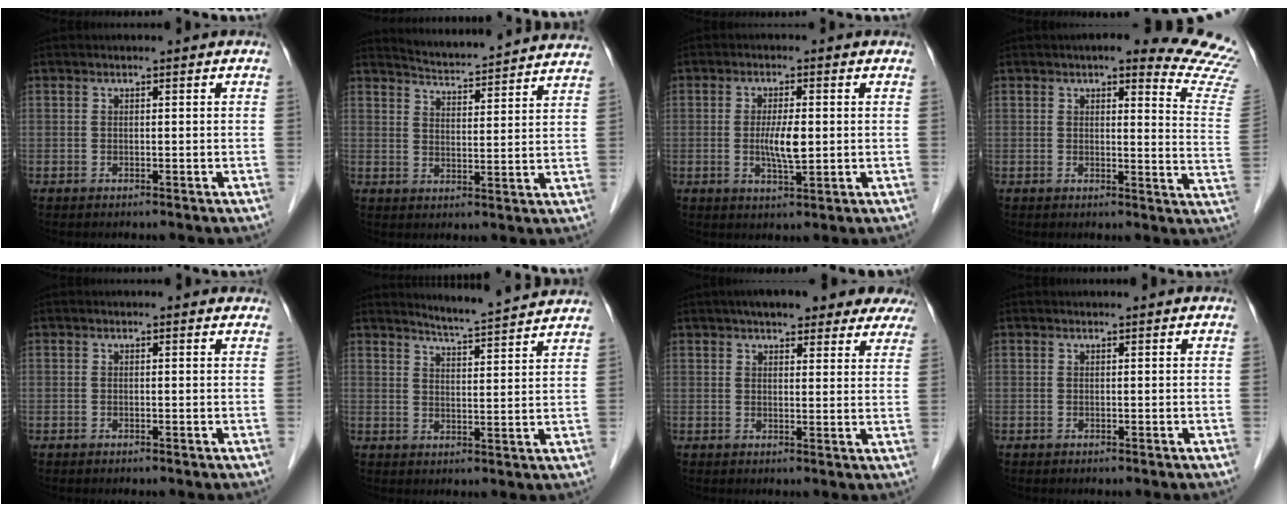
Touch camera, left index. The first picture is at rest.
{"total": 17.1, "force": [16.6, 0.9, 4.2], "torque": [-0.062, -0.023, 0.208]}
{"total": 4.6, "force": [-0.2, 1.0, 4.4], "torque": [-0.081, -0.008, -0.002]}
{"total": 15.0, "force": [13.5, 1.9, 6.1], "torque": [-0.043, -0.072, 0.119]}
{"total": 1.1, "force": [0.7, 0.8, 0.1], "torque": [0.010, 0.002, -0.001]}
{"total": 9.1, "force": [8.8, -0.9, 2.3], "torque": [-0.049, -0.001, 0.120]}
{"total": 15.1, "force": [12.6, 4.4, 7.0], "torque": [-0.066, 0.022, 0.146]}
{"total": 0.8, "force": [0.8, 0.1, 0.1], "torque": [0.001, 0.009, 0.013]}